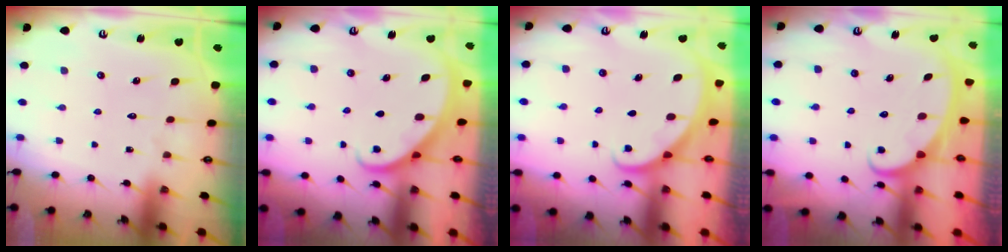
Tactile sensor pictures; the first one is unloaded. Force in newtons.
{"total": 2.1, "press": 2.1, "slide": 0.2}
{"total": 1.5, "press": 1.5, "slide": 0.1}
{"total": 2.5, "press": 2.4, "slide": 0.4}